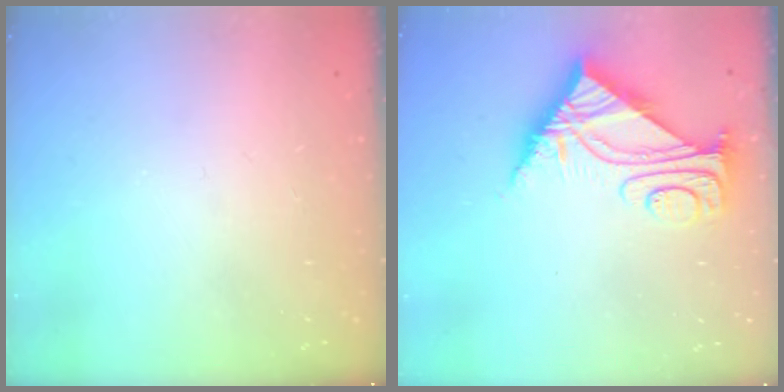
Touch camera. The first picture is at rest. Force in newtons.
{"total": 7.1, "press": 7.0, "slide": 0.7}